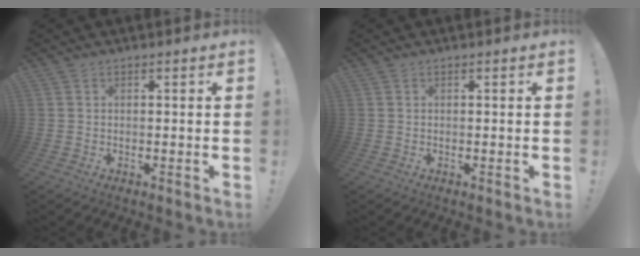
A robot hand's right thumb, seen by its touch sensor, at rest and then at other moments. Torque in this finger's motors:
{"motor_torque": [-0.02, -0.12, 0.11, -0.03, -0.01]}